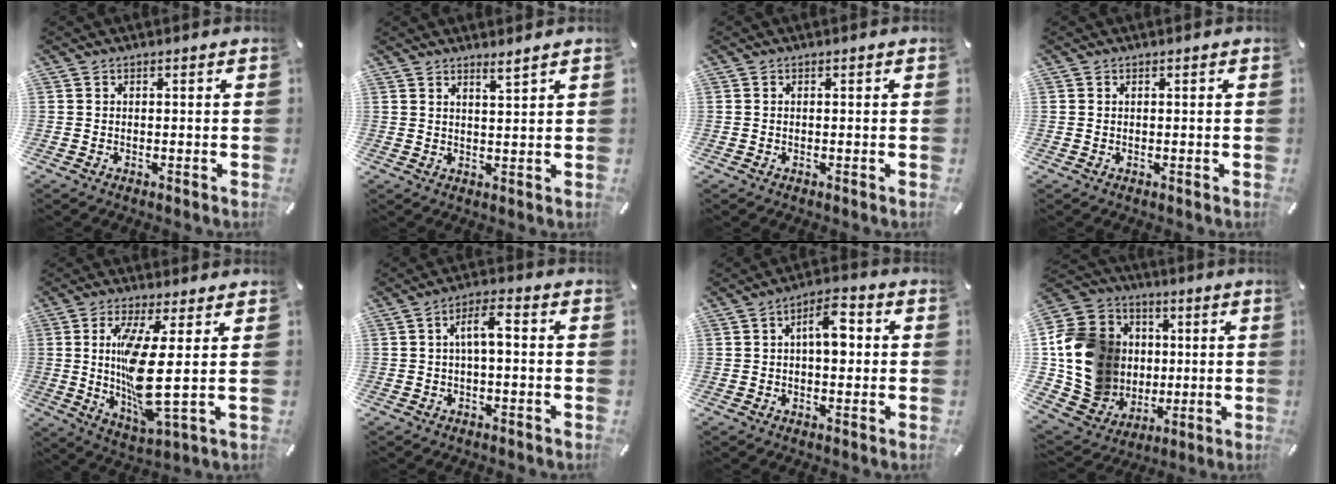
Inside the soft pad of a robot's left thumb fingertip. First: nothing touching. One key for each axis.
{"total": 2.8, "fx": 2.6, "fy": -0.4, "fz": 1.0, "tx": -0.024, "ty": -0.014, "tz": 0.047}
{"total": 0.0}
{"total": 0.0}
{"total": 14.3, "fx": 1.5, "fy": 2.7, "fz": 14.0, "tx": -0.290, "ty": -0.027, "tz": 0.017}
{"total": 6.0, "fx": 0.1, "fy": 2.5, "fz": 5.5, "tx": -0.094, "ty": 0.017, "tz": -0.001}
{"total": 7.5, "fx": 0.8, "fy": 3.8, "fz": 6.4, "tx": -0.090, "ty": 0.006, "tz": 0.007}
{"total": 17.6, "fx": 1.4, "fy": 16.4, "fz": 6.4, "tx": -0.117, "ty": -0.003, "tz": 0.055}